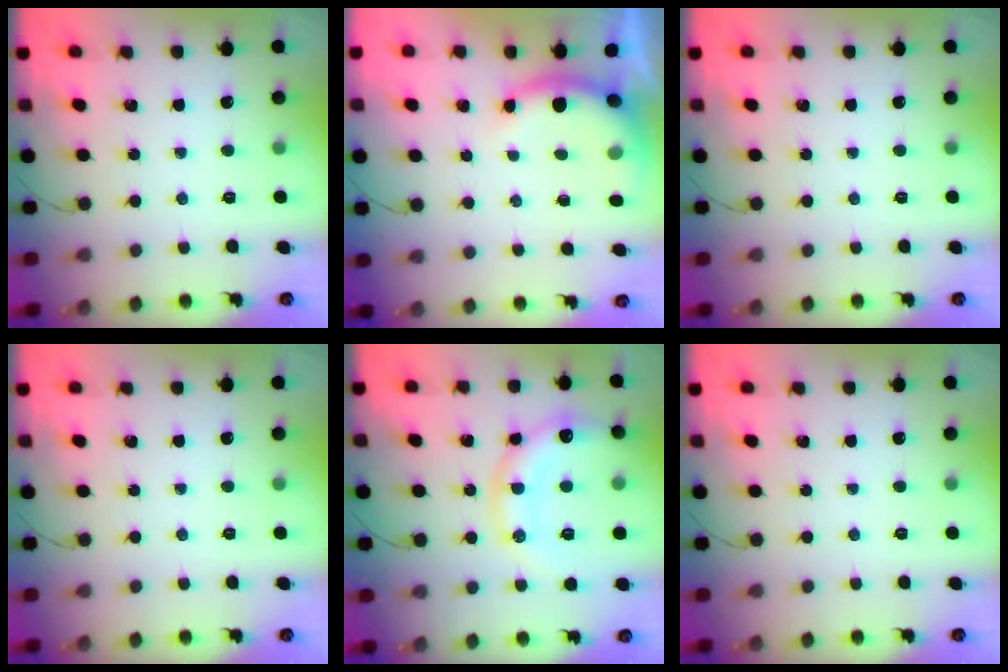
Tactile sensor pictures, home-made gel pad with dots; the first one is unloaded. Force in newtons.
{"total": 6.4, "press": 6.4, "slide": 0.5}
{"total": 0.0}
{"total": 0.0}
{"total": 15.9, "press": 15.8, "slide": 2.0}
{"total": 0.0}